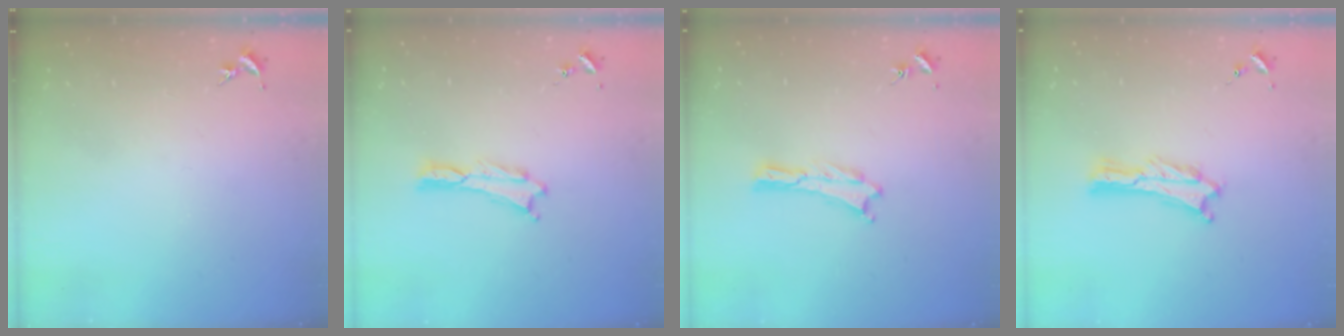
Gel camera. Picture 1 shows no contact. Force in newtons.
{"total": 0.0}
{"total": 0.0}
{"total": 0.8, "press": 0.7, "slide": 0.2}